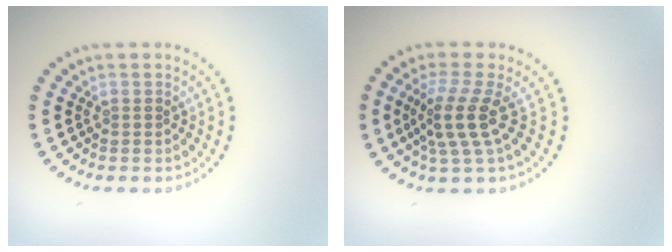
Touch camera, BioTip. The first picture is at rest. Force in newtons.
{"total": 3.6, "press": 2.7, "slide": 2.4}